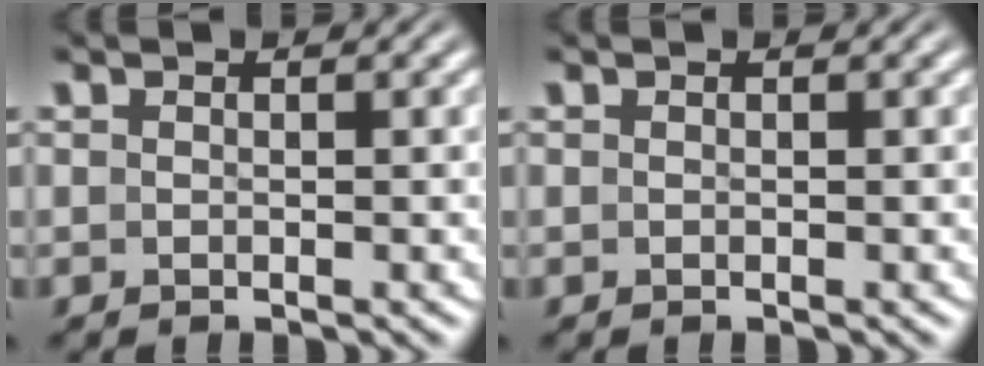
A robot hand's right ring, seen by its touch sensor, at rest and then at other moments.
{"total": 0.0}